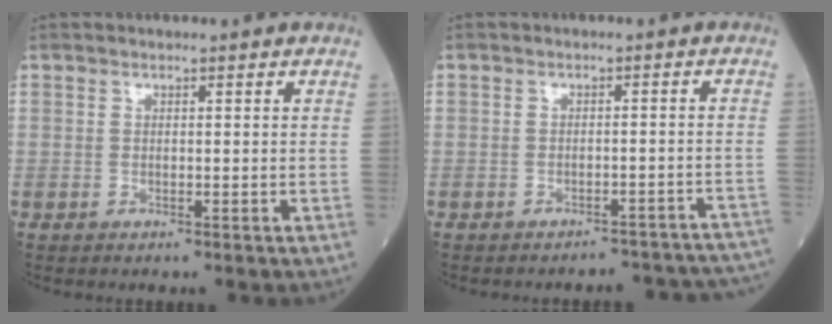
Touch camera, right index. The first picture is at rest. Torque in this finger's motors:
{"motor_torque": [-0.85, -0.68, -0.96, -0.21]}